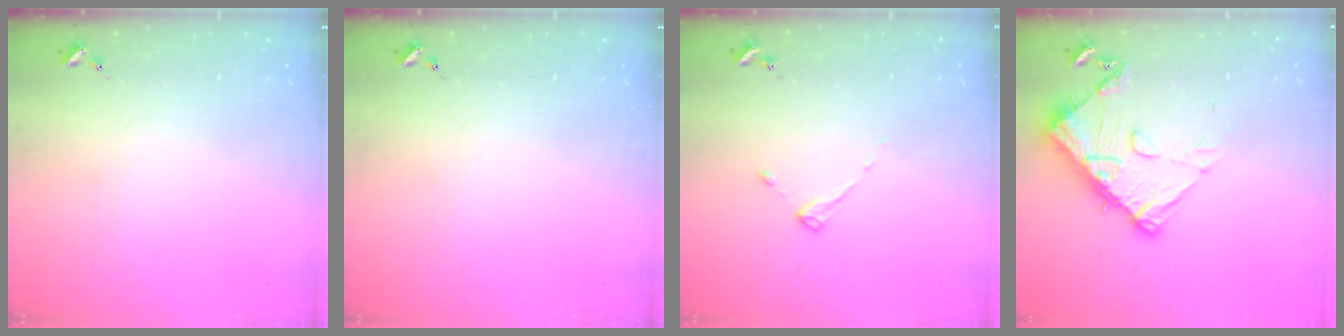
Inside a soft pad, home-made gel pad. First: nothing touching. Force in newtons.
{"total": 0.0}
{"total": 2.6, "press": 2.5, "slide": 0.4}
{"total": 13.0, "press": 13.0, "slide": 1.3}